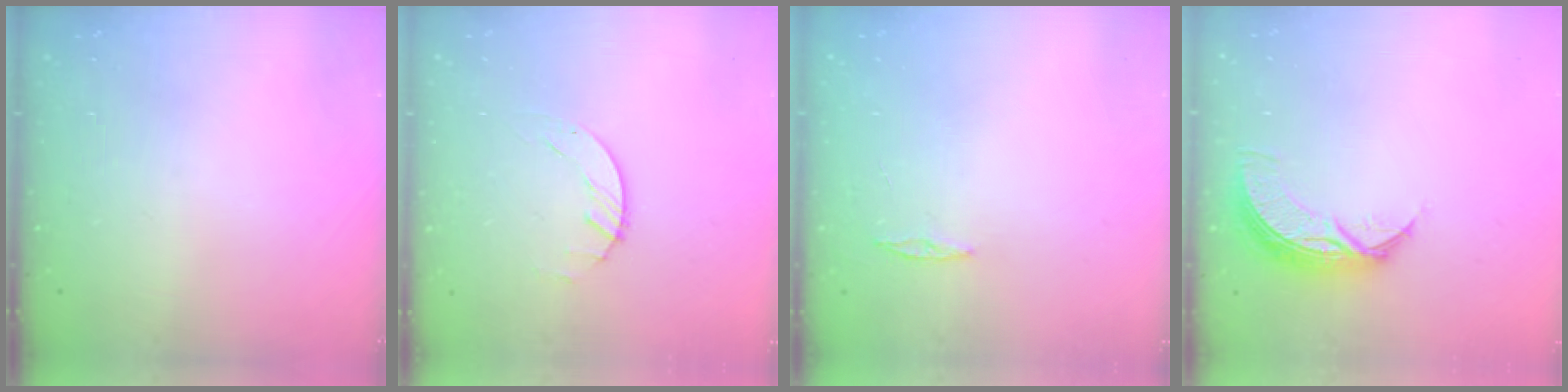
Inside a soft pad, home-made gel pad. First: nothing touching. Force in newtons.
{"total": 0.8, "press": 0.8, "slide": 0.2}
{"total": 3.0, "press": 2.9, "slide": 0.3}
{"total": 8.7, "press": 8.7, "slide": 0.3}